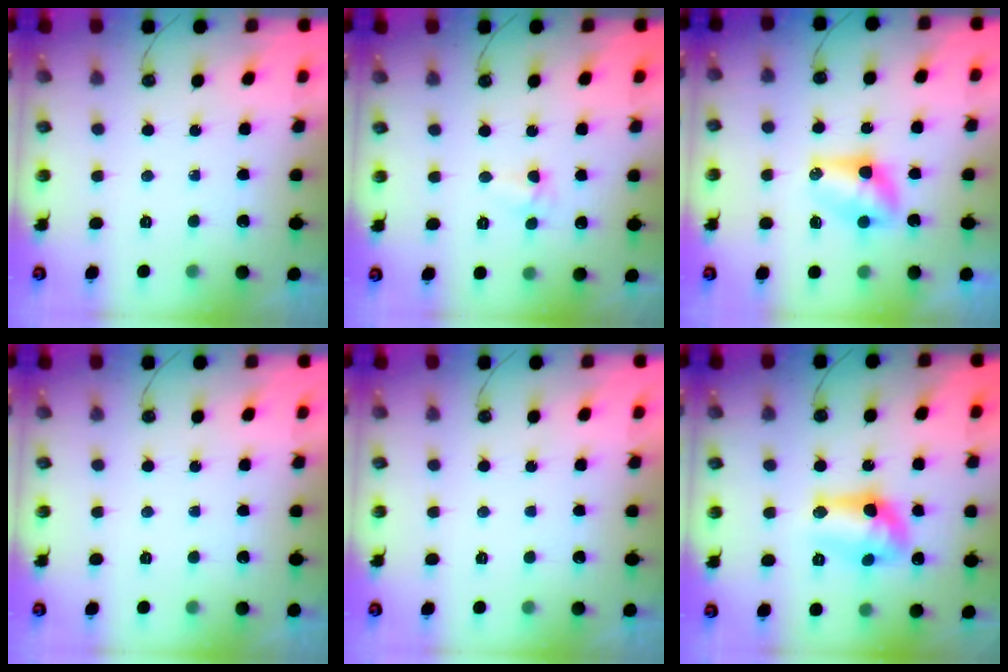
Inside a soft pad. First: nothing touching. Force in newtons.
{"total": 4.7, "press": 4.7, "slide": 0.5}
{"total": 6.9, "press": 6.9, "slide": 0.6}
{"total": 0.0}
{"total": 0.0}
{"total": 12.2, "press": 12.1, "slide": 0.9}